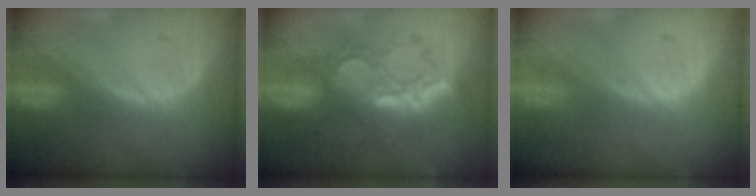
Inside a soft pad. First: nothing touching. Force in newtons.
{"total": 9.0, "press": 8.0, "slide": 4.0}
{"total": 0.0}